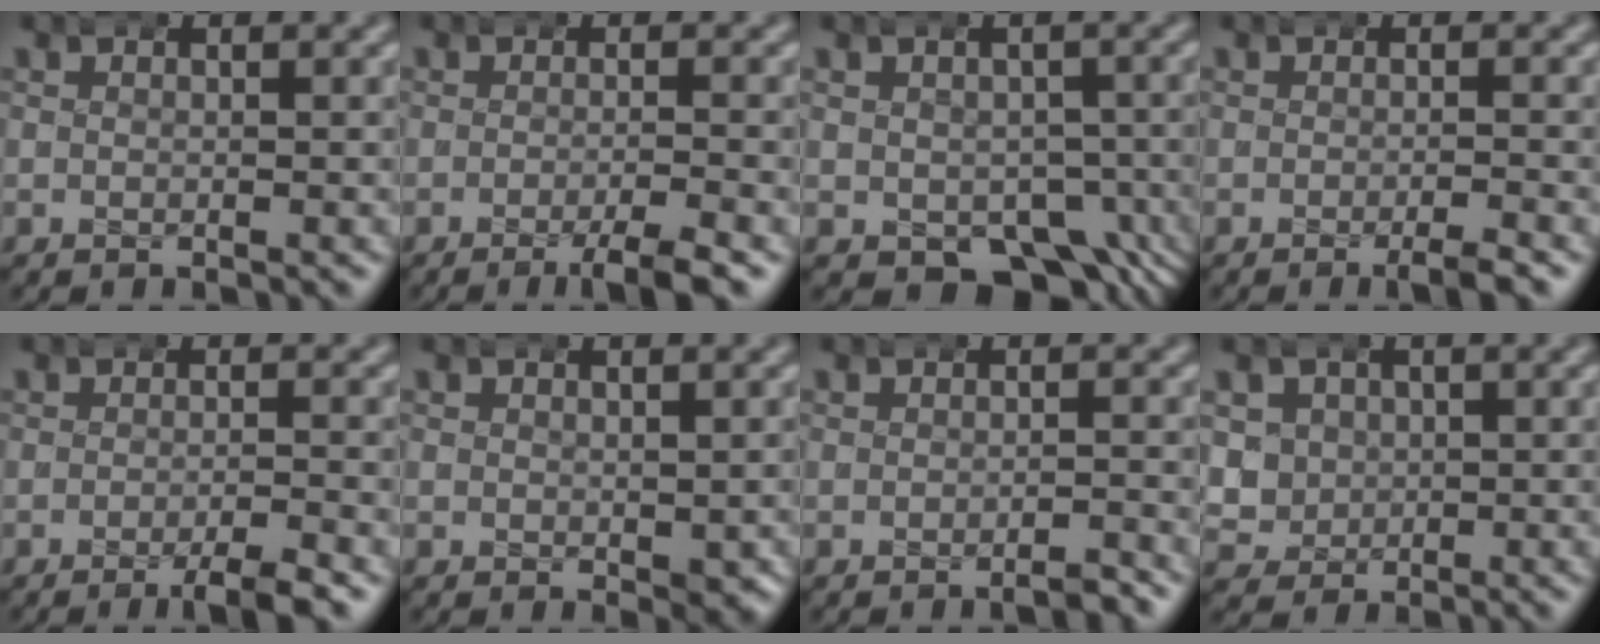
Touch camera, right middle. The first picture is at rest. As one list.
[{"total": 3.1, "force": [-1.8, 0.1, 2.5], "torque": [-0.036, 0.005, -0.036]}, {"total": 6.6, "force": [-3.9, 4.1, 3.4], "torque": [-0.045, -0.027, -0.050]}, {"total": 1.9, "force": [-1.1, -0.1, 1.5], "torque": [-0.020, 0.008, -0.026]}, {"total": 2.8, "force": [-1.7, 0.1, 2.2], "torque": [-0.031, 0.006, -0.035]}, {"total": 1.8, "force": [-0.2, 1.1, 1.3], "torque": [-0.016, -0.008, 0.000]}, {"total": 1.5, "force": [-1.3, 0.0, 0.6], "torque": [-0.005, 0.010, -0.030]}, {"total": 6.7, "force": [0.0, 6.3, 2.3], "torque": [-0.071, -0.018, 0.001]}]